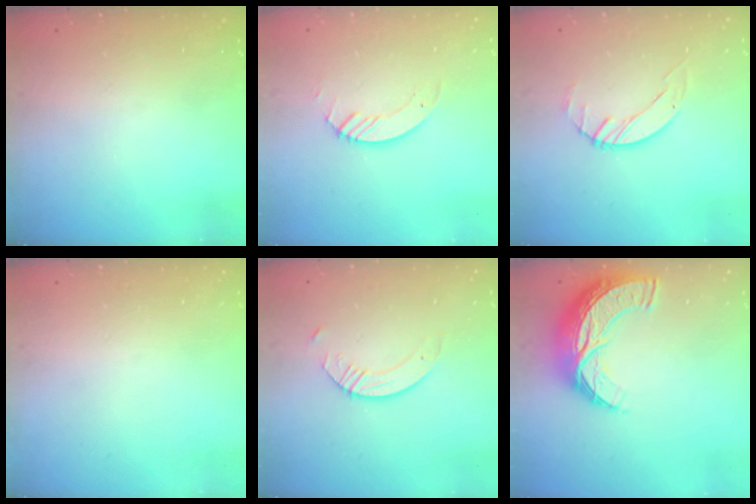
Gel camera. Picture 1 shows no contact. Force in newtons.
{"total": 2.9, "press": 2.9, "slide": 0.3}
{"total": 1.4, "press": 1.4, "slide": 0.2}
{"total": 0.0}
{"total": 5.4, "press": 5.4, "slide": 0.5}
{"total": 13.7, "press": 13.6, "slide": 0.8}